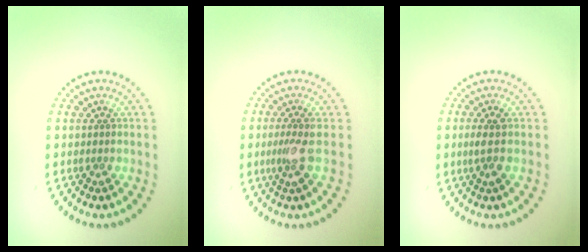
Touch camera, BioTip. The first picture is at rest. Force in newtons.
{"total": 2.0, "press": 1.5, "slide": 1.4}
{"total": 1.6, "press": 1.3, "slide": 0.9}